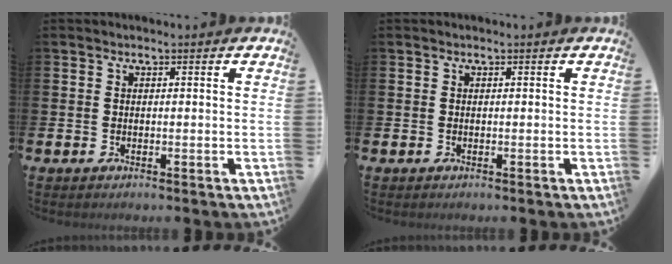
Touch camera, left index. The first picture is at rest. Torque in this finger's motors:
{"motor_torque": [-0.02, 0.00, 0.01, 0.00]}